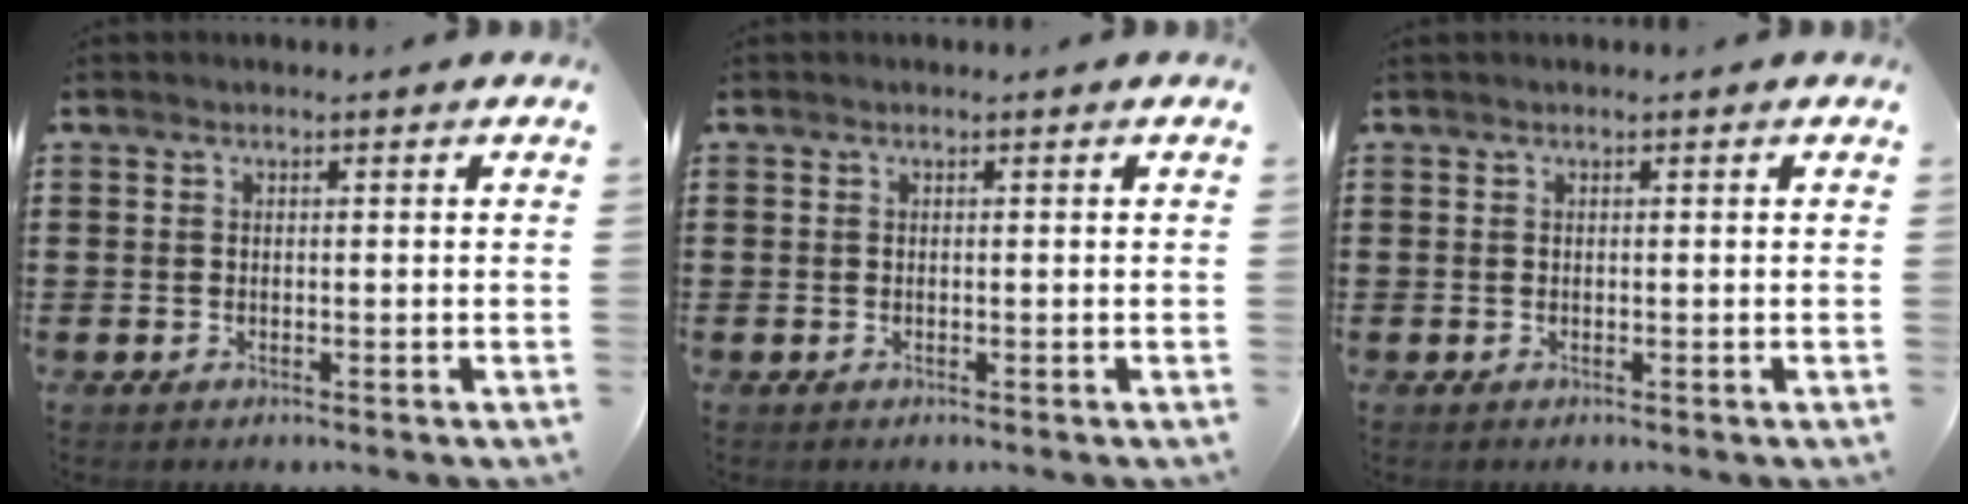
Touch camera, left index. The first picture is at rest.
{"total": 0.0}
{"total": 0.0}